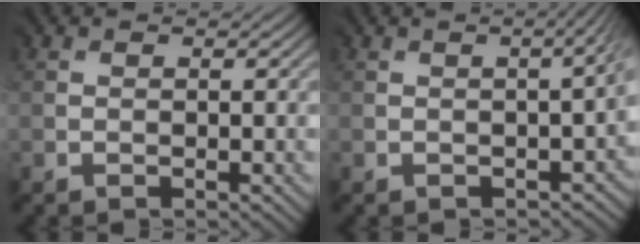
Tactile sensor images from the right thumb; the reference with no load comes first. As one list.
[{"total": 4.0, "force": [-0.6, 1.6, 3.6], "torque": [-0.021, -0.001, -0.002]}]